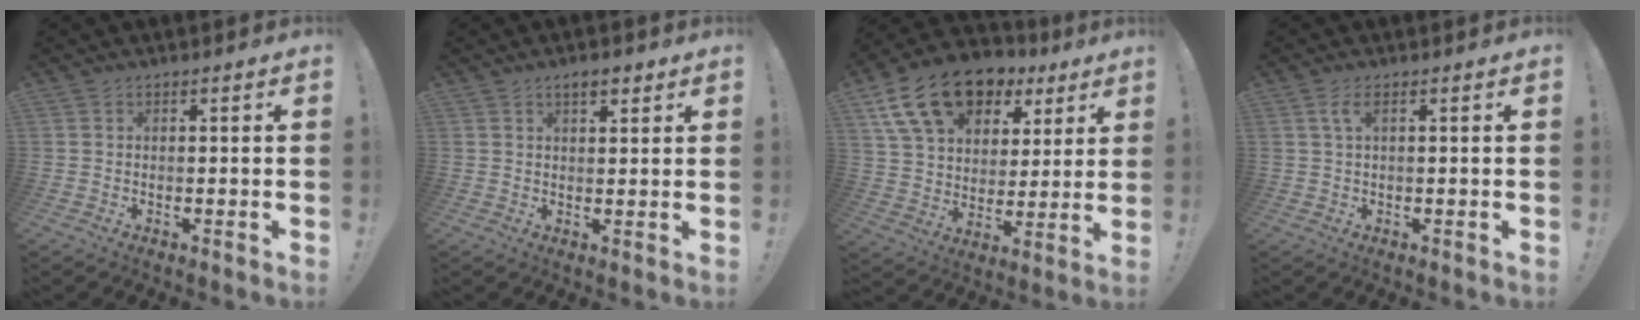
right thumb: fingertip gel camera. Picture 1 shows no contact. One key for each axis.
{"total": 4.0, "fx": 2.7, "fy": 1.6, "fz": 2.4, "tx": -0.030, "ty": -0.009, "tz": 0.044}
{"total": 19.2, "fx": 10.6, "fy": 12.1, "fz": 10.5, "tx": -0.172, "ty": -0.051, "tz": 0.196}
{"total": 2.8, "fx": 1.0, "fy": 0.6, "fz": 2.5, "tx": -0.046, "ty": 0.000, "tz": 0.017}